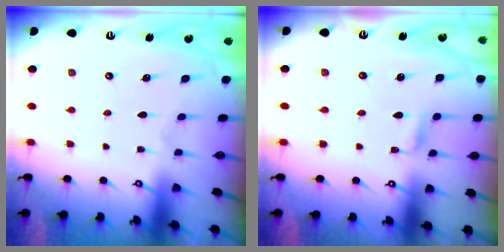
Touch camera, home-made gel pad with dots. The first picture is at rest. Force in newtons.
{"total": 1.8, "press": 1.8, "slide": 0.3}